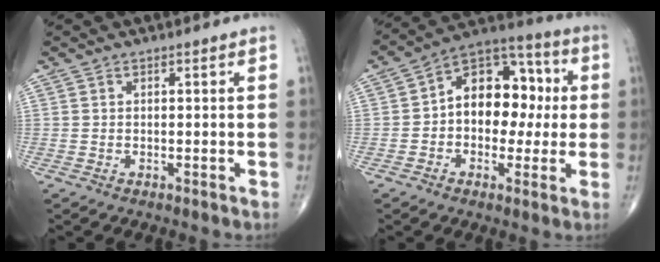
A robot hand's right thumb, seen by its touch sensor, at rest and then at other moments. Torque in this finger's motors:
{"motor_torque": [-0.51, 0.81, 0.18, -0.03, 0.09]}